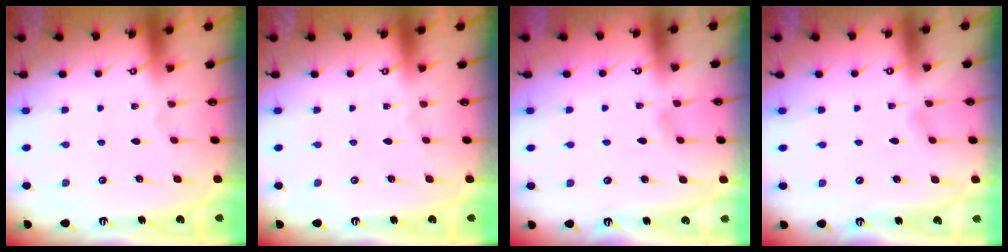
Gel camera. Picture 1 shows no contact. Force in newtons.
{"total": 0.0}
{"total": 2.8, "press": 2.8, "slide": 0.2}
{"total": 1.7, "press": 1.7, "slide": 0.2}